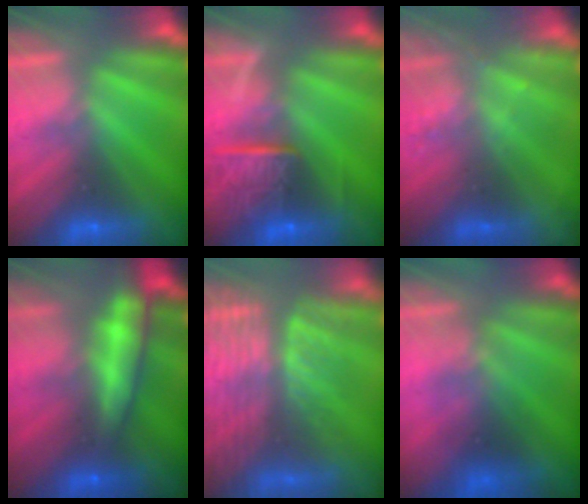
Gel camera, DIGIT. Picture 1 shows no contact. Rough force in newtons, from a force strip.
{"total": 7.6}
{"total": 2.4}
{"total": 5.8}
{"total": 7.8}
{"total": 1.5}